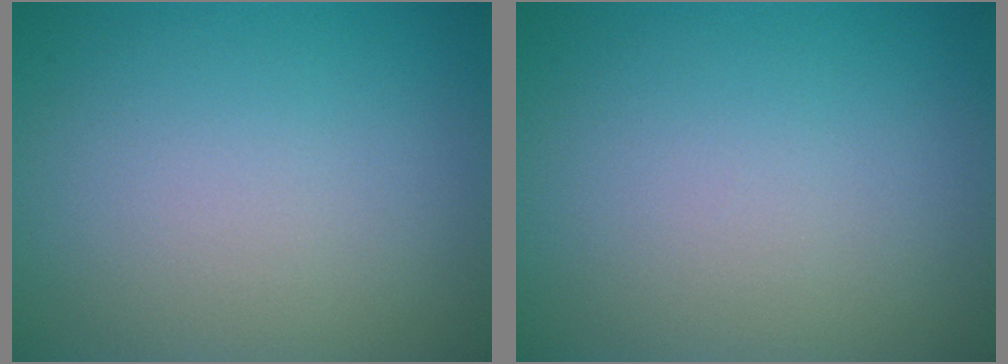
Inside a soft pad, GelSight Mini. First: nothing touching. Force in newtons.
{"total": 0.0}